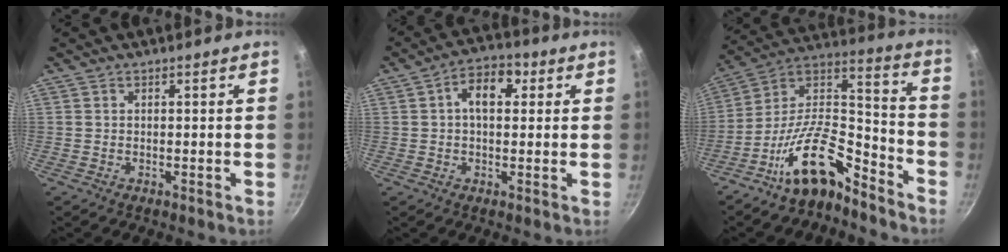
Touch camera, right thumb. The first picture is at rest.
{"total": 7.6, "force": [1.7, 4.8, 5.6], "torque": [-0.054, 0.011, 0.015]}
{"total": 16.9, "force": [-11.2, 6.9, 10.5], "torque": [-0.161, 0.108, -0.212]}